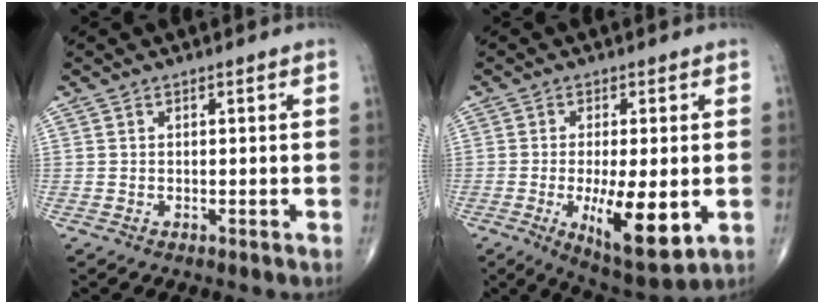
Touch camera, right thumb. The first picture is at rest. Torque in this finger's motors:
{"motor_torque": [-0.12, 0.29, 0.51, -0.15, 0.07]}